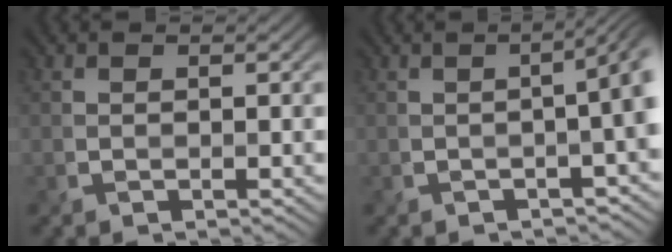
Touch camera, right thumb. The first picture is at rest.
{"total": 6.3, "force": [-1.1, 2.2, 5.8], "torque": [-0.041, 0.006, -0.016]}